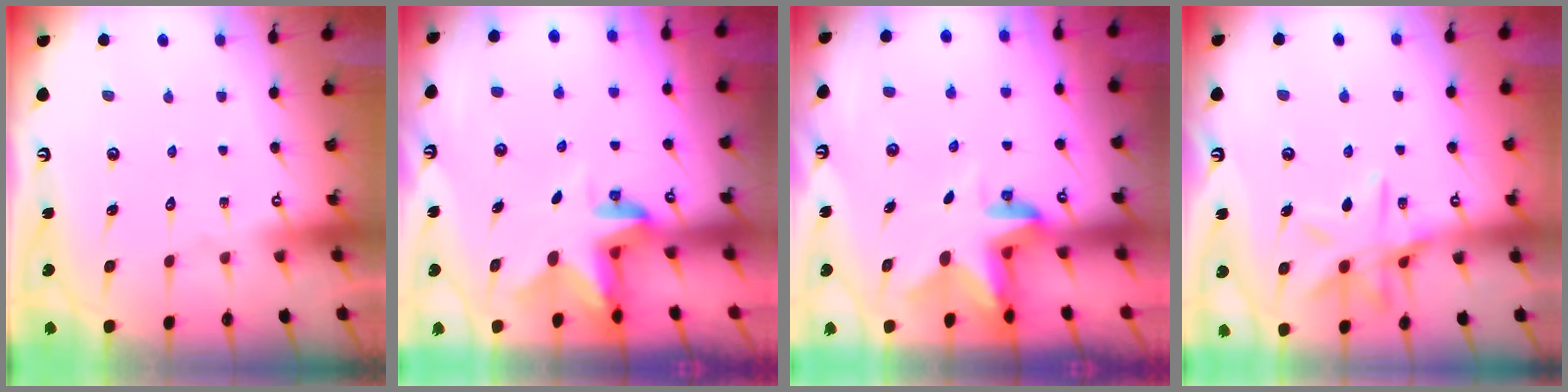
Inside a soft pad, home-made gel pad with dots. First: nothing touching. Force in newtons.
{"total": 3.0, "press": 3.0, "slide": 0.4}
{"total": 3.0, "press": 3.0, "slide": 0.4}
{"total": 12.7, "press": 12.7, "slide": 1.0}